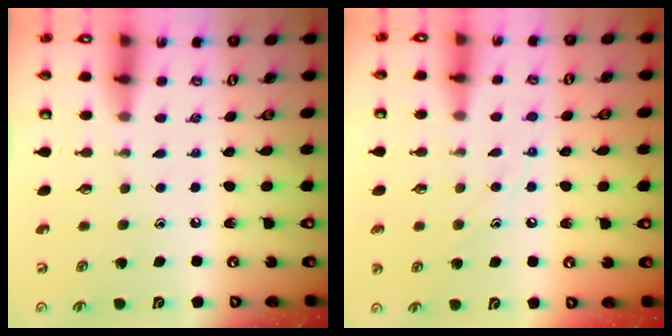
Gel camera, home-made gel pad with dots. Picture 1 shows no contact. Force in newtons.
{"total": 7.5, "press": 7.5, "slide": 0.7}